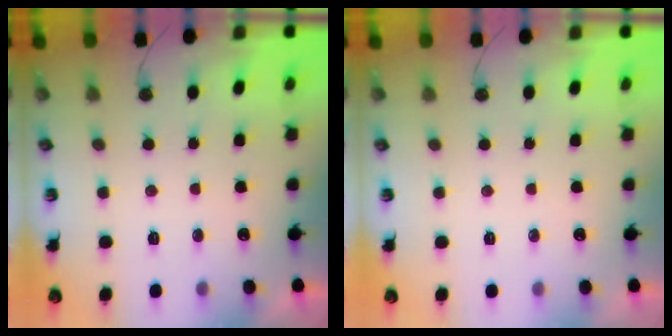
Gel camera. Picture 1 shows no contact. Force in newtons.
{"total": 0.0}